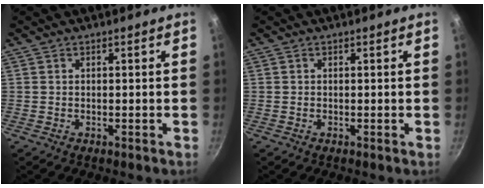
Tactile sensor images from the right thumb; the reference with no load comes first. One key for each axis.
{"total": 0.0}